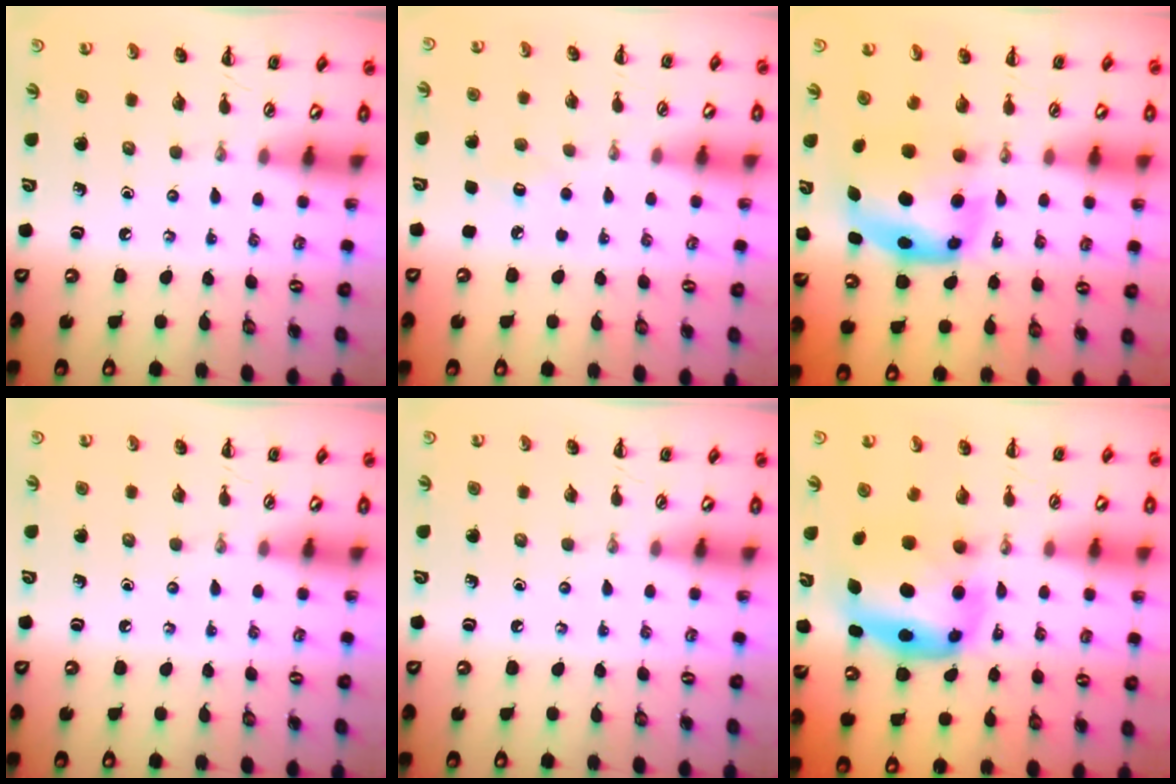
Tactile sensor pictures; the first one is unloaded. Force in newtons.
{"total": 5.2, "press": 5.0, "slide": 1.3}
{"total": 6.1, "press": 5.9, "slide": 1.3}
{"total": 0.0}
{"total": 0.0}
{"total": 7.3, "press": 7.1, "slide": 1.9}